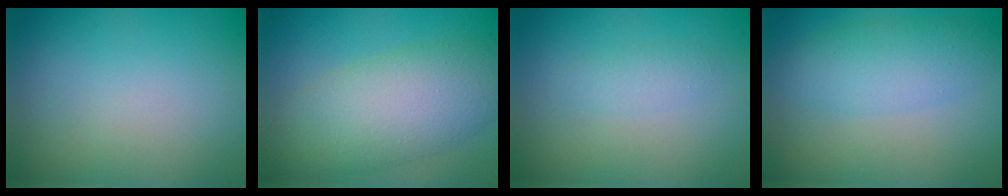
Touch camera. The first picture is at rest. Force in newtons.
{"total": 7.0, "press": 7.0, "slide": 0.3}
{"total": 1.2, "press": 1.2, "slide": 0.1}
{"total": 3.7, "press": 3.7, "slide": 0.1}